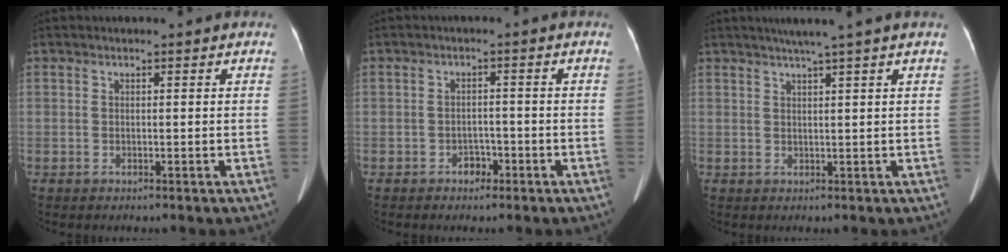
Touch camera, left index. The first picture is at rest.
{"total": 2.1, "force": [-1.3, 1.4, 0.9], "torque": [-0.009, 0.006, -0.019]}
{"total": 4.2, "force": [3.0, -1.3, 2.6], "torque": [-0.036, 0.008, 0.052]}